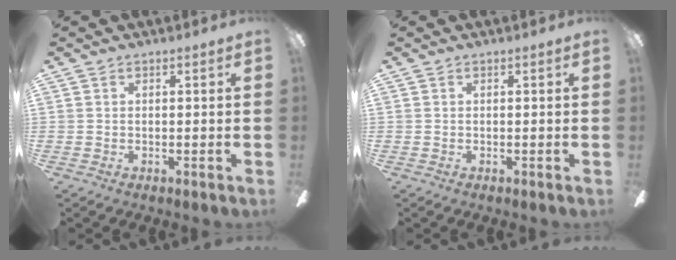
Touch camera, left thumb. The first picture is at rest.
{"total": 0.0}